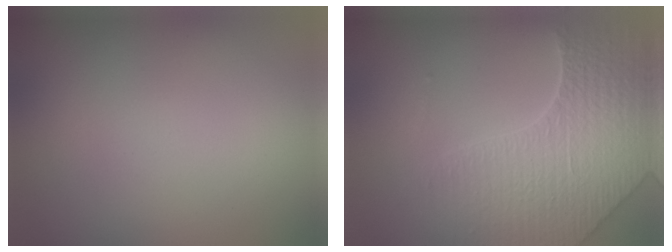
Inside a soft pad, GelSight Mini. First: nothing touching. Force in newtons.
{"total": 7.6, "press": 5.6, "slide": 5.1}